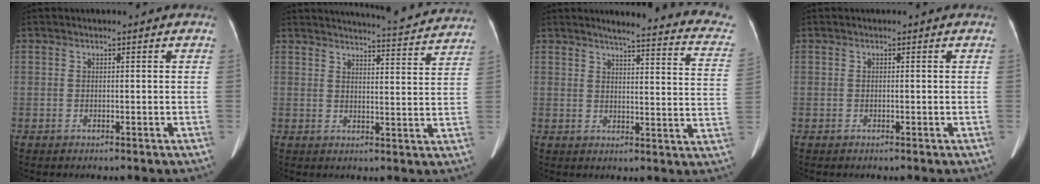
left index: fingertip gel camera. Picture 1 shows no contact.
{"total": 16.6, "force": [16.0, 0.2, 4.4], "torque": [-0.065, -0.047, 0.183]}
{"total": 19.9, "force": [18.2, 1.5, 7.8], "torque": [-0.083, -0.064, 0.188]}
{"total": 0.0}